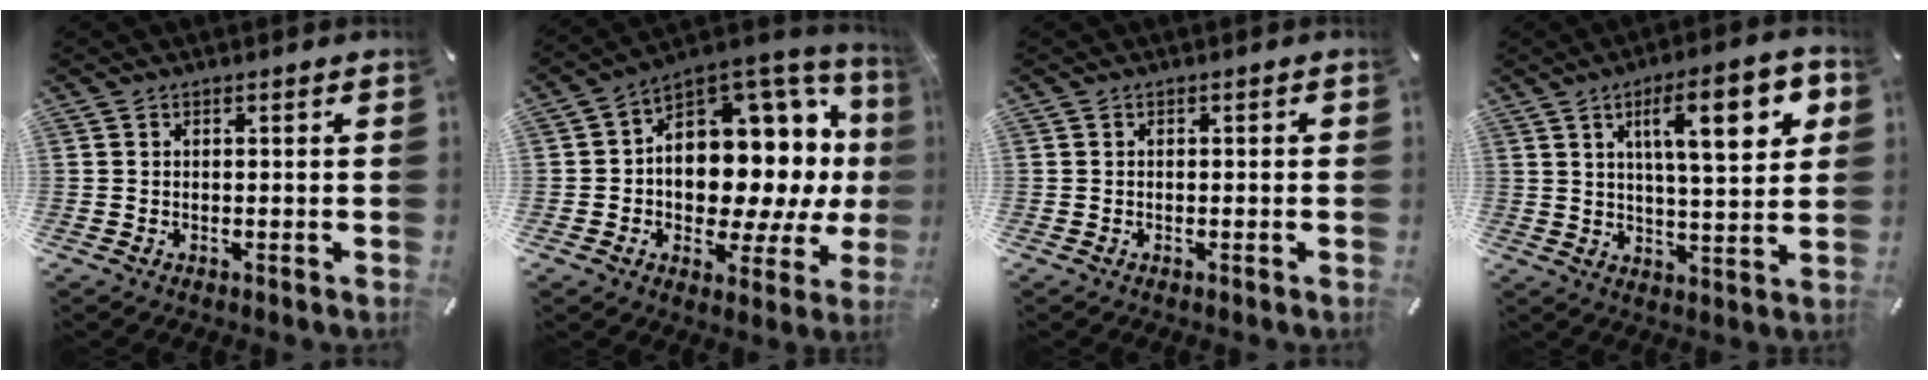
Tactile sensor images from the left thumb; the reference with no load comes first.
{"total": 14.1, "force": [1.8, 10.4, 9.3], "torque": [-0.097, -0.064, 0.027]}
{"total": 0.7, "force": [-0.3, 0.4, 0.5], "torque": [-0.010, 0.000, -0.006]}
{"total": 16.7, "force": [6.4, 5.2, 14.5], "torque": [-0.216, -0.009, 0.092]}